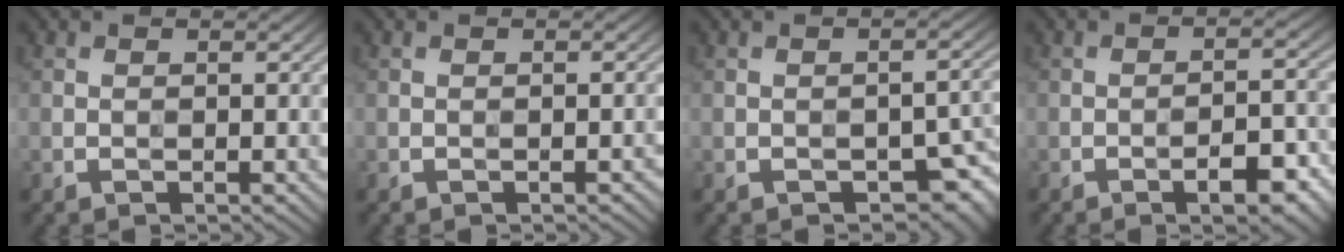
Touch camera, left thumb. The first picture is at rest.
{"total": 0.5, "force": [-0.3, 0.0, 0.4], "torque": [-0.005, 0.003, -0.005]}
{"total": 5.0, "force": [-2.7, 2.4, 3.5], "torque": [-0.039, -0.001, -0.030]}
{"total": 5.9, "force": [-3.3, 1.7, 4.6], "torque": [-0.063, 0.008, -0.045]}